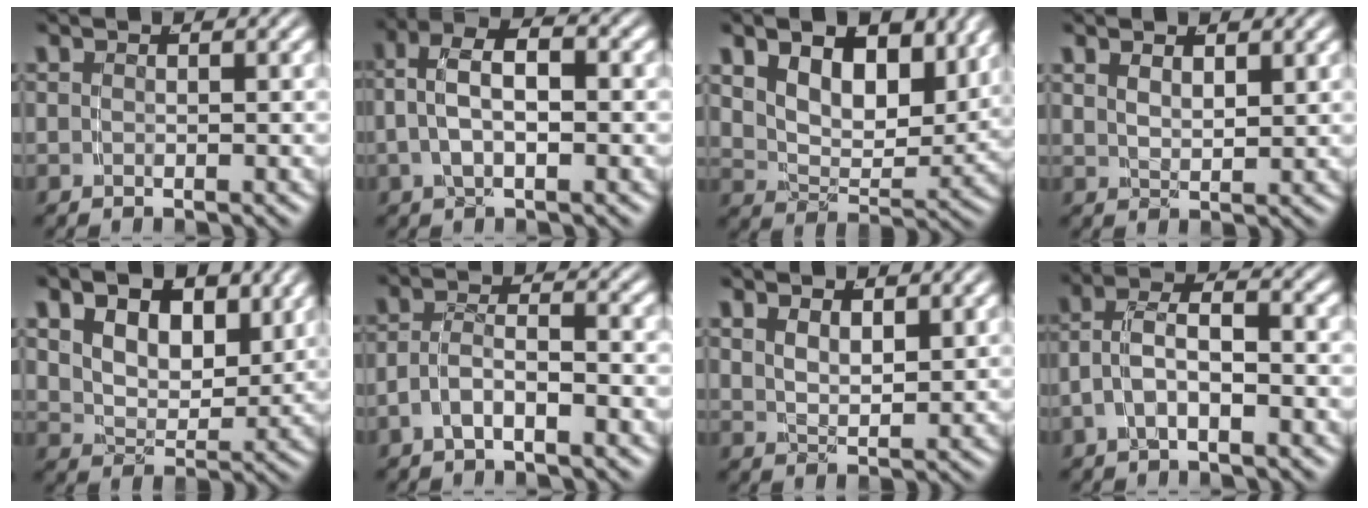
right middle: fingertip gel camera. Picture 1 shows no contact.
{"total": 6.0, "force": [0.7, 3.7, 4.7], "torque": [-0.083, 0.008, 0.003]}
{"total": 9.2, "force": [3.9, 5.7, 6.1], "torque": [-0.101, -0.009, 0.058]}
{"total": 1.7, "force": [1.1, 0.4, 1.3], "torque": [-0.025, -0.011, 0.032]}
{"total": 7.7, "force": [3.4, 5.1, 4.7], "torque": [-0.080, -0.009, 0.053]}
{"total": 3.3, "force": [-2.0, 1.5, 2.1], "torque": [-0.041, -0.009, -0.035]}
{"total": 2.7, "force": [1.2, 1.2, 2.0], "torque": [-0.043, -0.015, 0.033]}
{"total": 5.0, "force": [-0.4, 3.4, 3.6], "torque": [-0.075, -0.007, -0.010]}